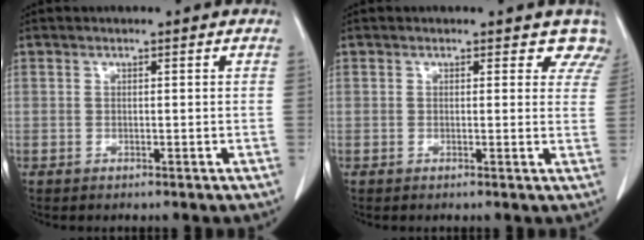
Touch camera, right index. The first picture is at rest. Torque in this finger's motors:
{"motor_torque": [0.03, 0.06, 0.01, 0.00]}